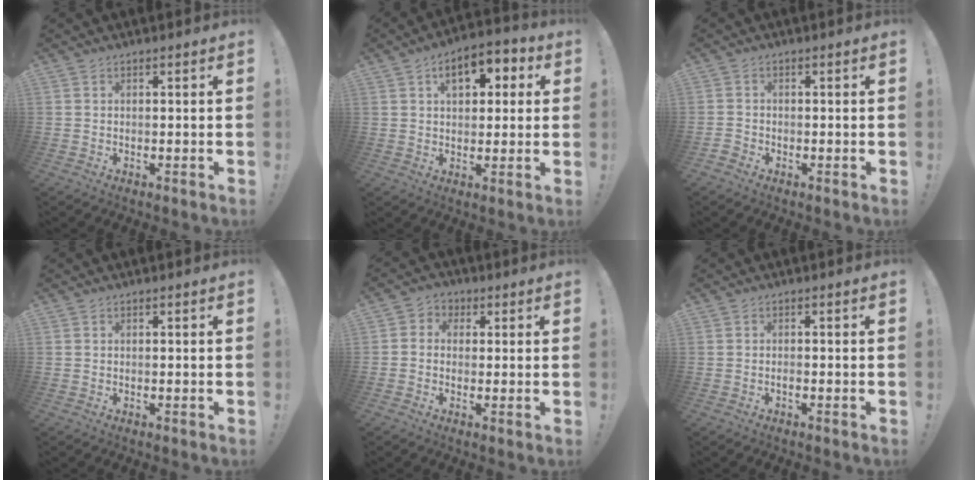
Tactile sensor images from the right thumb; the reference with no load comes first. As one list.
[{"total": 9.4, "force": [3.4, 5.8, 6.6], "torque": [-0.082, -0.003, 0.056]}, {"total": 1.7, "force": [-1.2, 1.1, 0.6], "torque": [-0.012, 0.007, -0.023]}, {"total": 0.0}, {"total": 4.1, "force": [-0.7, 3.8, 1.4], "torque": [-0.019, 0.010, -0.011]}, {"total": 1.1, "force": [-0.9, 0.2, 0.6], "torque": [-0.012, 0.001, -0.015]}]